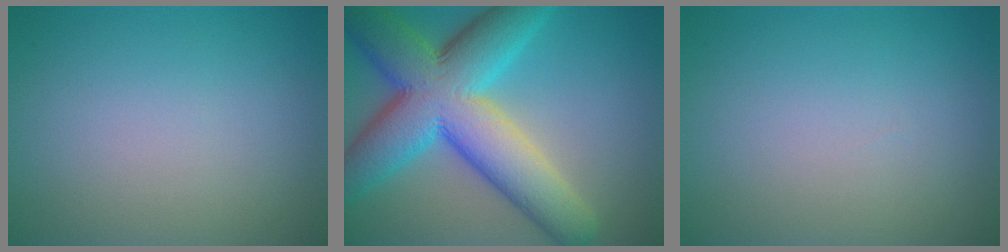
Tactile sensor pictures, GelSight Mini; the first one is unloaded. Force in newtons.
{"total": 12.8, "press": 12.8, "slide": 0.3}
{"total": 0.0}